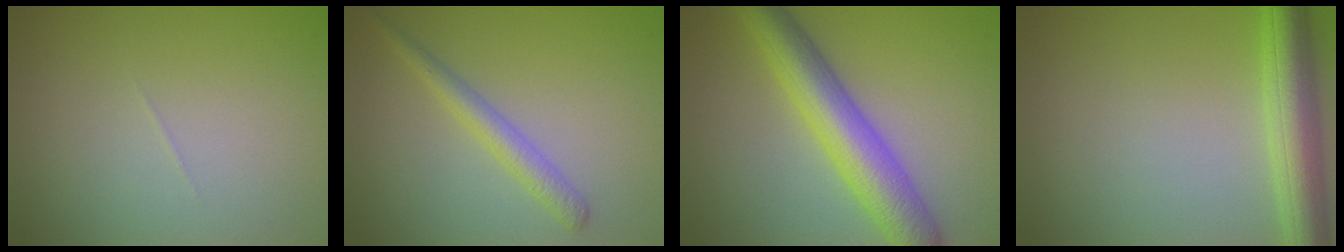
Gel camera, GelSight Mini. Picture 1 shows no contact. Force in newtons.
{"total": 2.2, "press": 2.2, "slide": 0.0}
{"total": 6.7, "press": 6.7, "slide": 0.2}
{"total": 5.2, "press": 5.2, "slide": 0.2}